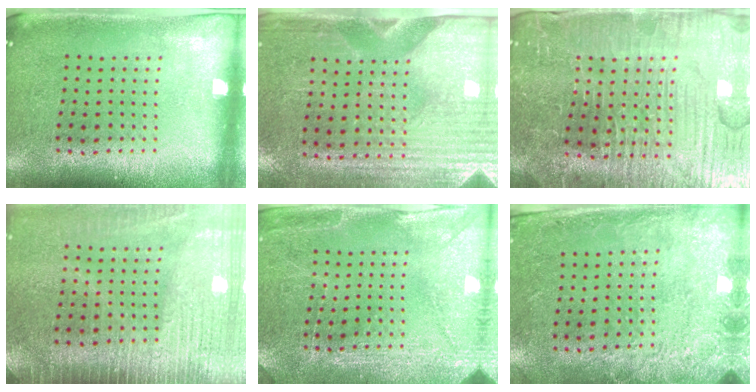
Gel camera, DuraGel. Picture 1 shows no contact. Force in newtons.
{"total": 3.0, "press": 2.7, "slide": 1.4}
{"total": 4.8, "press": 4.7, "slide": 1.1}
{"total": 3.5, "press": 3.1, "slide": 1.6}
{"total": 2.8, "press": 2.8, "slide": 0.4}
{"total": 2.7, "press": 1.9, "slide": 1.9}